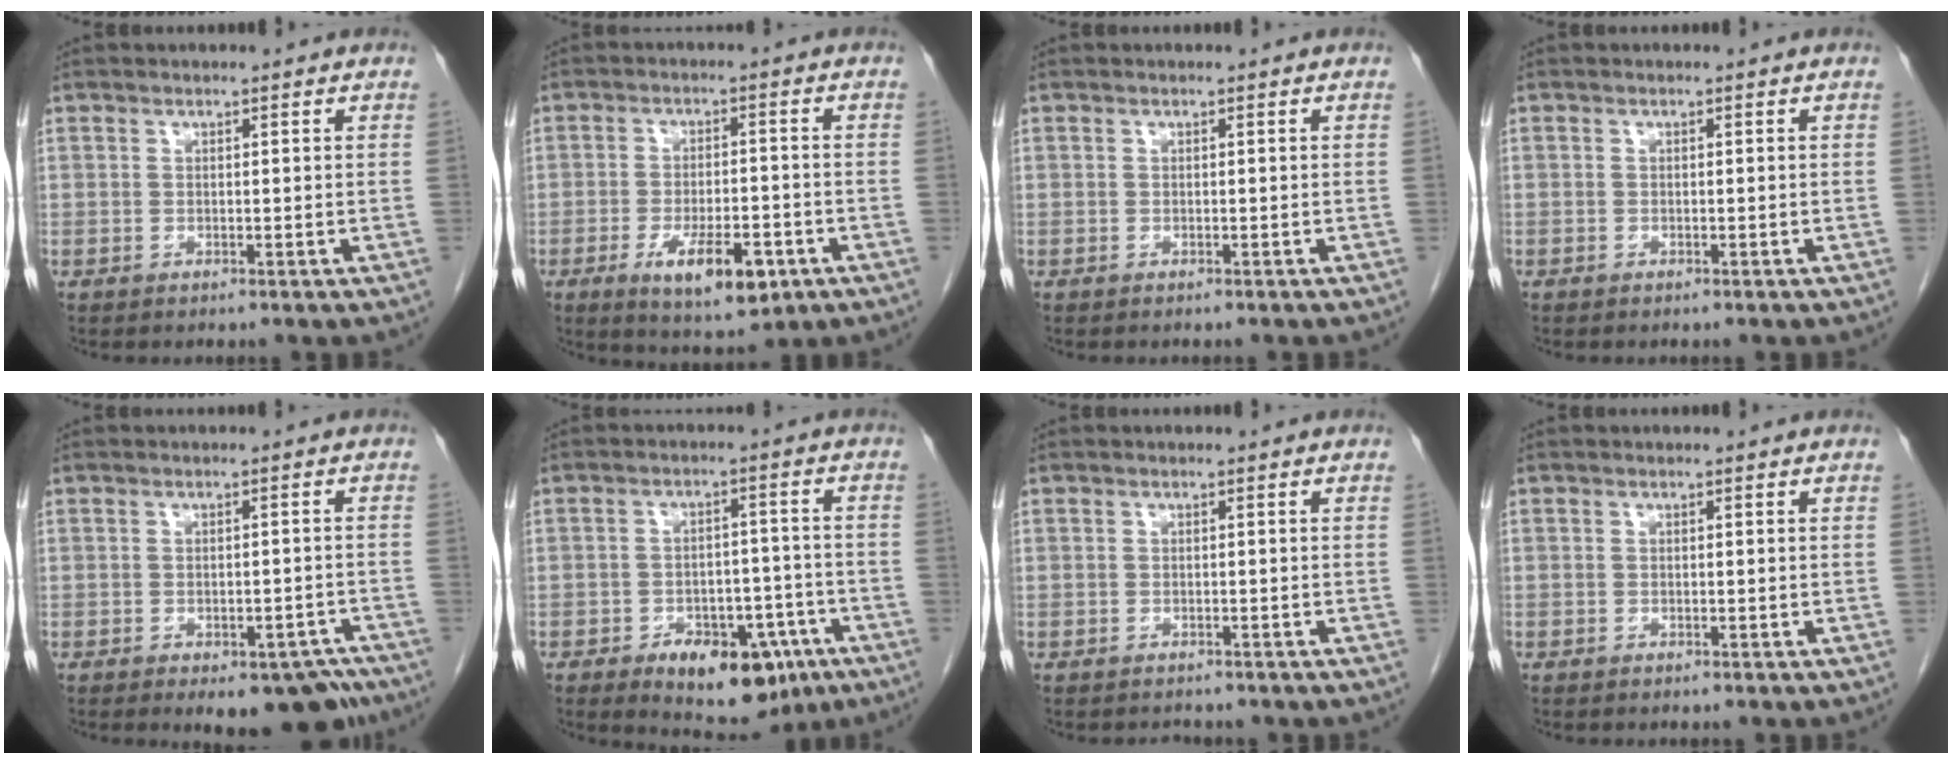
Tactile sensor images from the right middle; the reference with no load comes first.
{"total": 9.4, "force": [-4.3, 3.3, 7.7], "torque": [-0.129, -0.011, -0.059]}
{"total": 0.6, "force": [-0.5, 0.1, 0.2], "torque": [-0.001, -0.001, -0.010]}
{"total": 0.0}
{"total": 10.8, "force": [-7.7, 5.1, 5.6], "torque": [-0.058, 0.006, -0.096]}
{"total": 12.0, "force": [-6.7, 6.2, 7.8], "torque": [-0.096, 0.012, -0.089]}
{"total": 2.0, "force": [-1.7, 0.9, 0.2], "torque": [-0.006, -0.001, -0.023]}
{"total": 0.0}